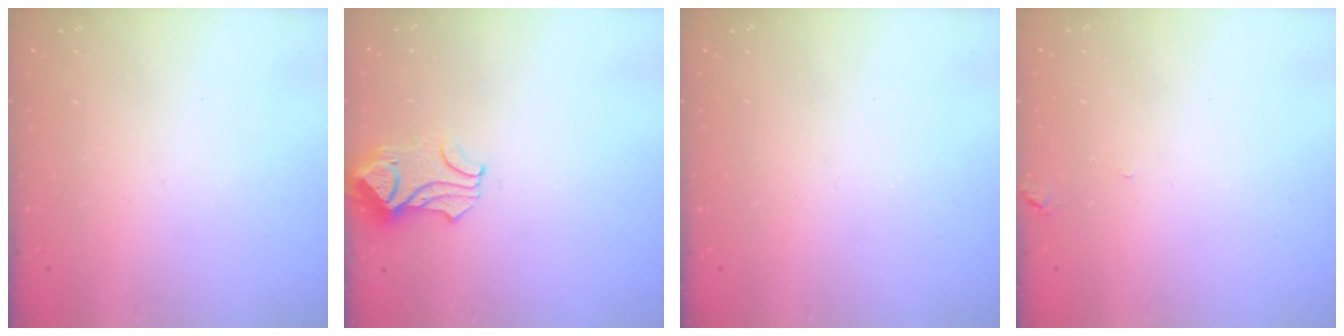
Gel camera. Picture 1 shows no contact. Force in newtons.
{"total": 1.5, "press": 1.5, "slide": 0.5}
{"total": 0.0}
{"total": 0.0}